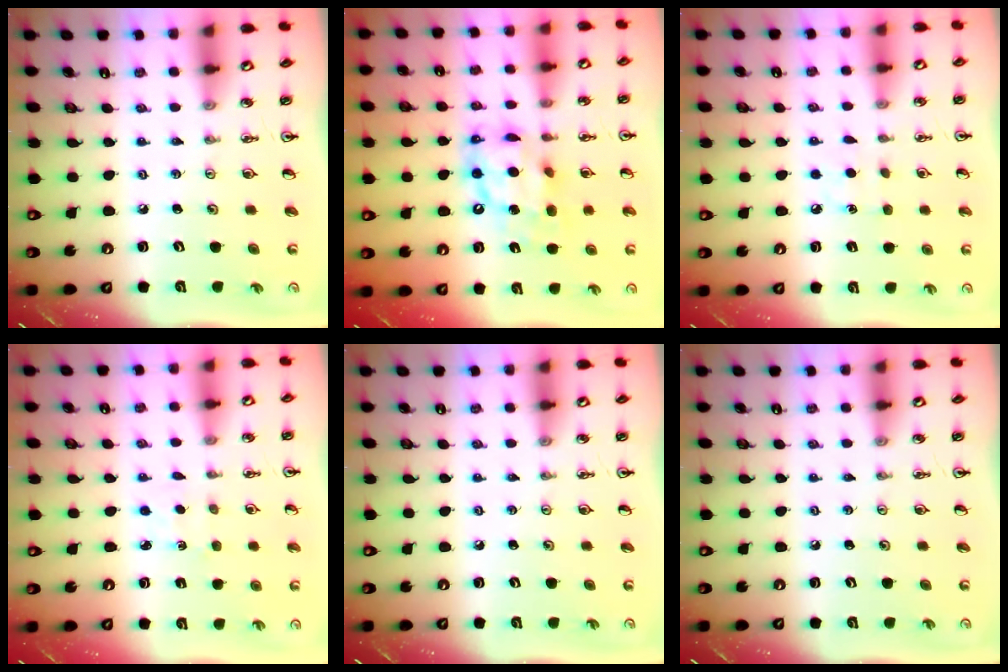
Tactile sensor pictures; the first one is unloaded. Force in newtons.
{"total": 12.2, "press": 12.1, "slide": 1.1}
{"total": 5.4, "press": 5.3, "slide": 0.5}
{"total": 1.3, "press": 1.2, "slide": 0.3}
{"total": 0.0}
{"total": 0.0}